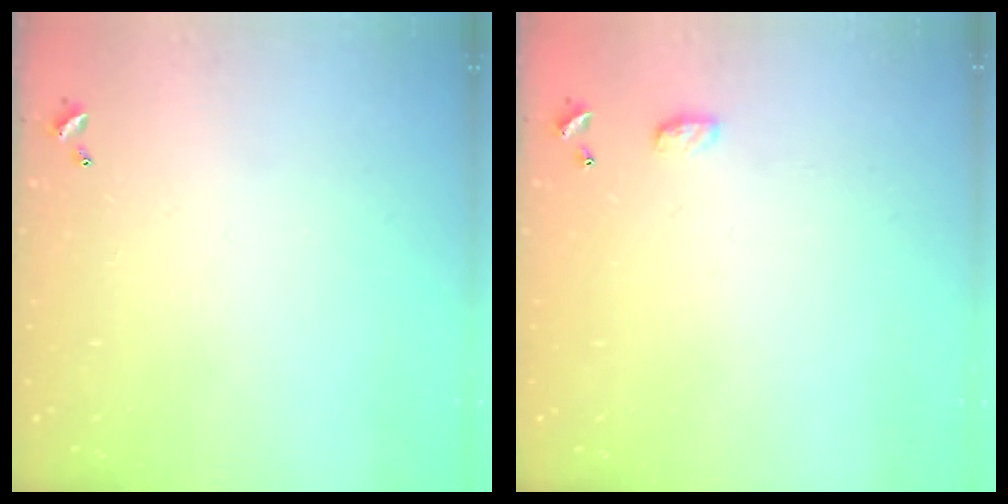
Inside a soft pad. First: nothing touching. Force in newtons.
{"total": 3.4, "press": 3.4, "slide": 0.5}